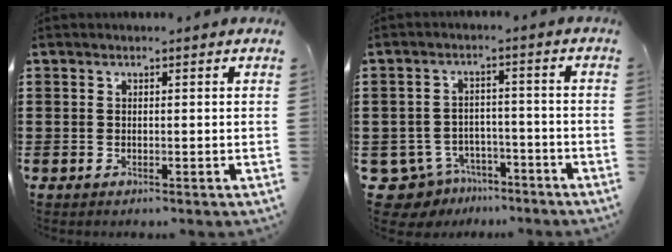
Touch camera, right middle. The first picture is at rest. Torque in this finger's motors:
{"motor_torque": [1.37, 0.76, -0.03, -0.03]}